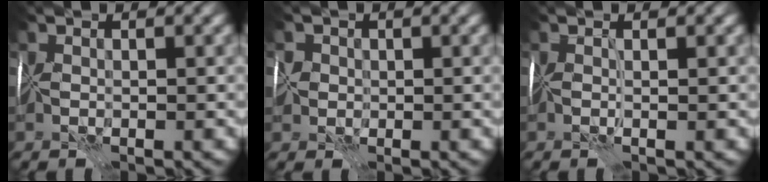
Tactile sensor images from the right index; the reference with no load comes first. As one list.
[{"total": 1.7, "force": [0.0, 1.7, 0.3], "torque": [0.005, 0.006, -0.001]}, {"total": 0.8, "force": [0.1, 0.0, 0.8], "torque": [-0.012, -0.002, 0.000]}]